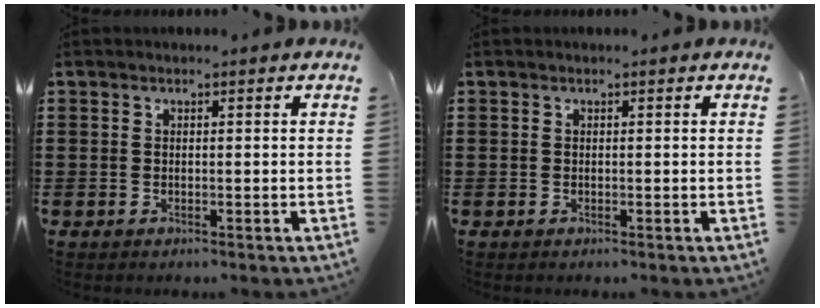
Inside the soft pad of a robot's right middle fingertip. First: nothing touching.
{"total": 0.0}